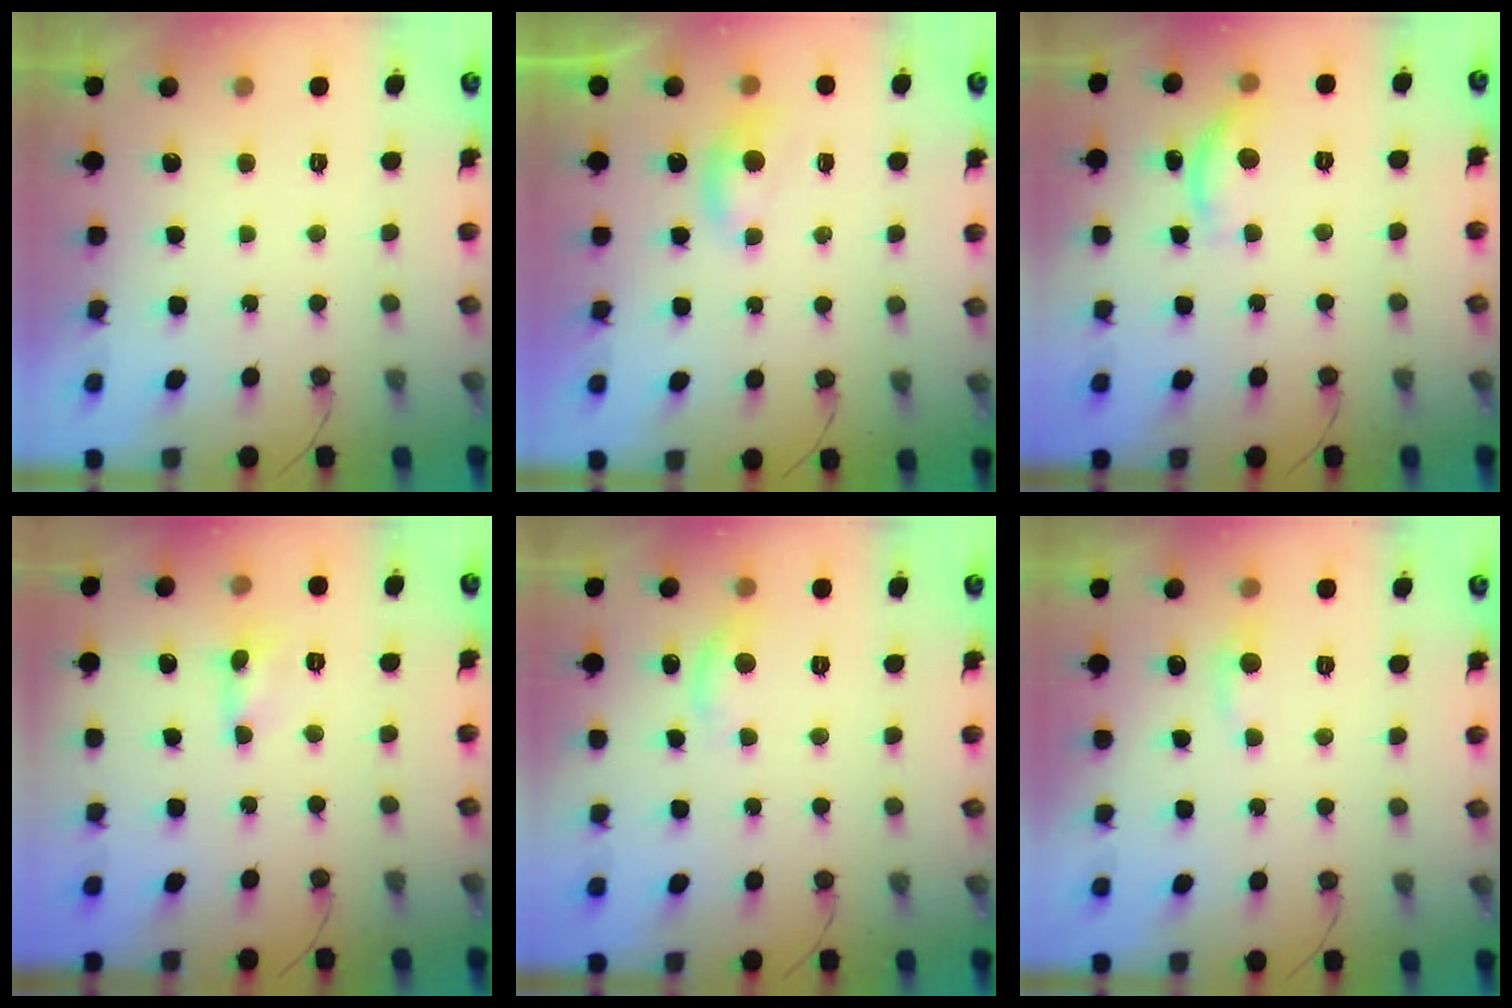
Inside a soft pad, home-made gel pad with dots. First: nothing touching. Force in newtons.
{"total": 5.6, "press": 5.6, "slide": 0.7}
{"total": 9.0, "press": 9.0, "slide": 0.6}
{"total": 0.0}
{"total": 8.0, "press": 8.0, "slide": 0.6}
{"total": 4.3, "press": 4.3, "slide": 0.6}